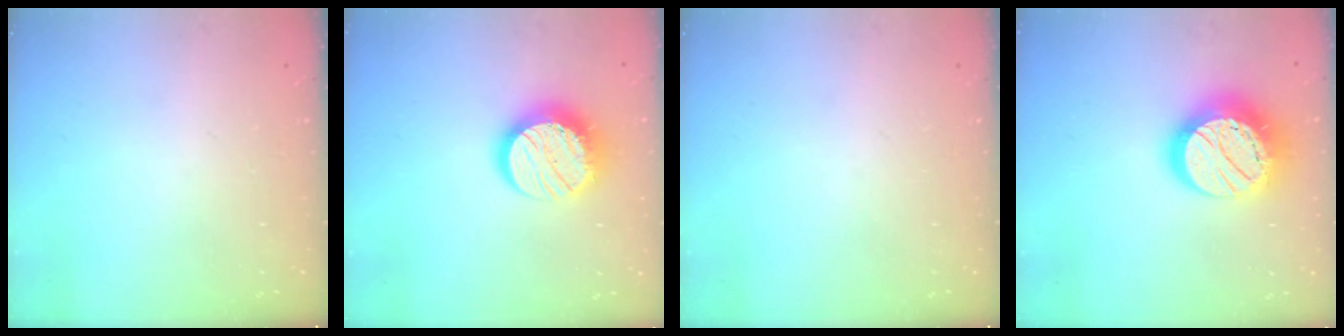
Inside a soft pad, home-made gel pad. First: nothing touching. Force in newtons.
{"total": 14.3, "press": 14.3, "slide": 1.0}
{"total": 0.0}
{"total": 19.5, "press": 19.4, "slide": 1.4}